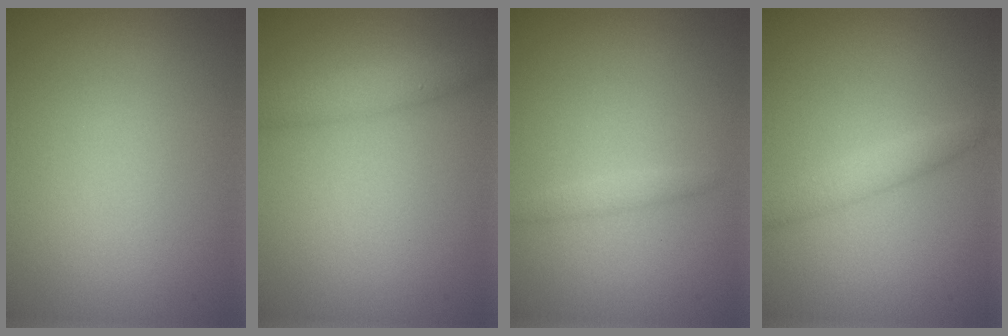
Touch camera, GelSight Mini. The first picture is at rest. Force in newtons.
{"total": 2.4, "press": 2.4, "slide": 0.1}
{"total": 0.9, "press": 0.9, "slide": 0.1}
{"total": 1.9, "press": 1.9, "slide": 0.1}